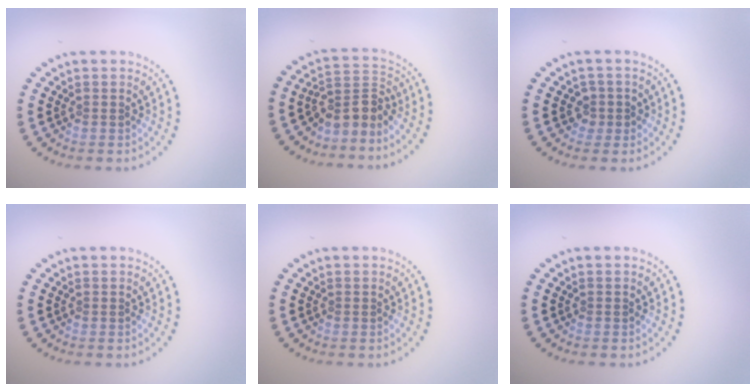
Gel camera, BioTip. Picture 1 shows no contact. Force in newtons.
{"total": 3.2, "press": 2.3, "slide": 2.2}
{"total": 1.3, "press": 1.2, "slide": 0.6}
{"total": 0.0}
{"total": 0.0}
{"total": 0.0}